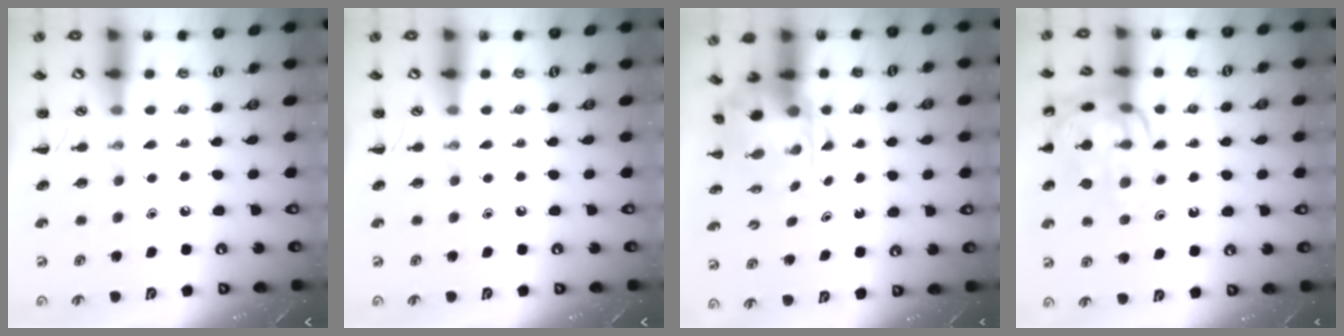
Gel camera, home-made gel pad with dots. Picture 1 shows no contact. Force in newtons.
{"total": 0.0}
{"total": 4.1, "press": 4.0, "slide": 0.6}
{"total": 16.4, "press": 16.4, "slide": 0.5}